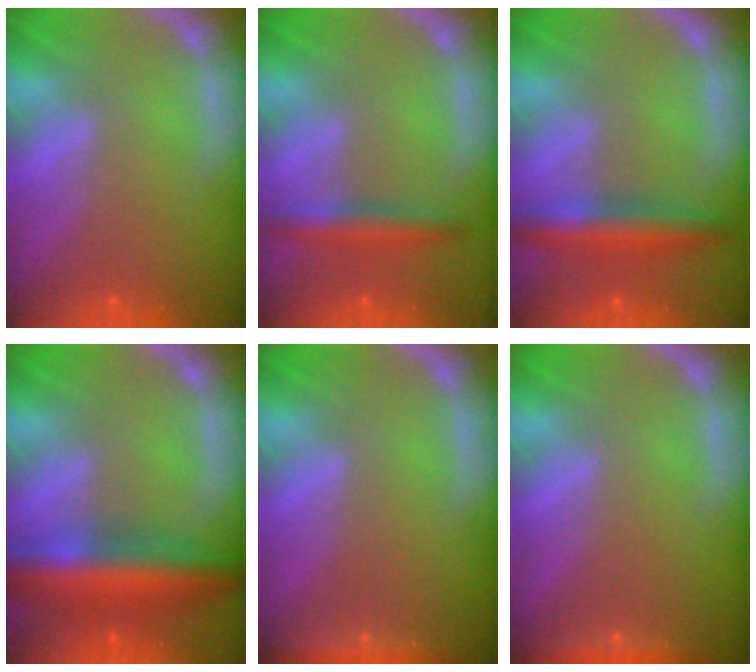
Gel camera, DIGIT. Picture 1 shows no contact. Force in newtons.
{"total": 3.0}
{"total": 4.4}
{"total": 7.9}
{"total": 2.4}
{"total": 1.9}